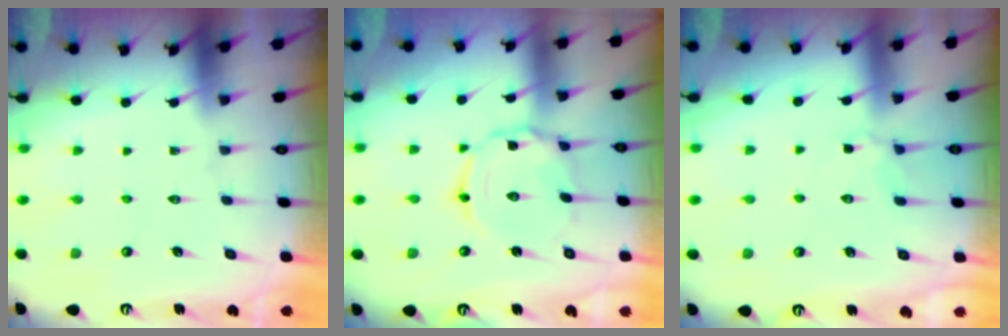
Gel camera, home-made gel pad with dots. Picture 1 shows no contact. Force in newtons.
{"total": 6.1, "press": 6.1, "slide": 0.3}
{"total": 3.8, "press": 3.7, "slide": 0.8}